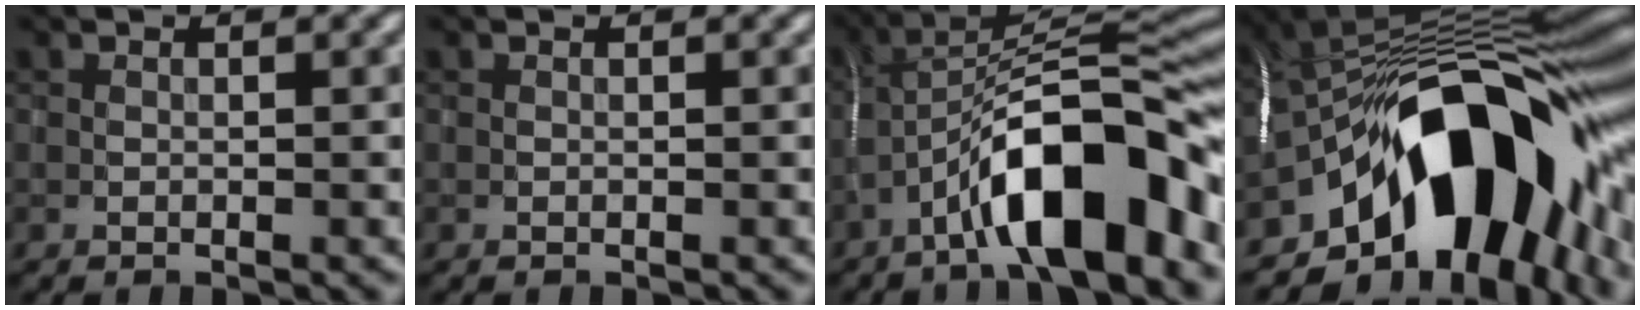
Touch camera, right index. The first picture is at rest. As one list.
[{"total": 0.0}, {"total": 12.4, "force": [-6.2, 3.8, 10.1], "torque": [-0.147, 0.019, -0.105]}, {"total": 15.9, "force": [-5.9, 8.3, 12.2], "torque": [-0.160, 0.024, -0.109]}]